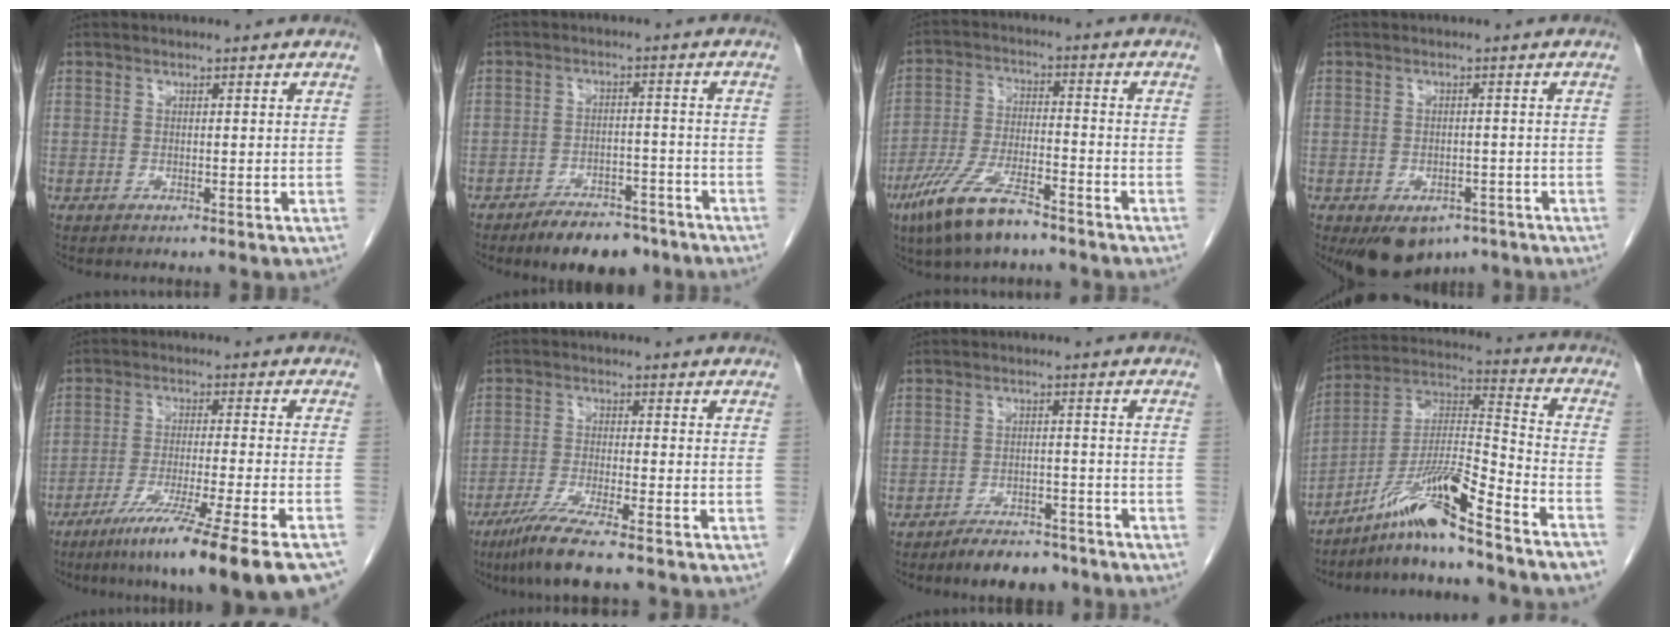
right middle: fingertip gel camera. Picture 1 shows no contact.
{"total": 8.3, "force": [-6.6, 3.5, 3.8], "torque": [-0.052, 0.003, -0.101]}
{"total": 11.1, "force": [-7.7, 2.6, 7.5], "torque": [-0.159, -0.020, -0.142]}
{"total": 7.6, "force": [-5.0, 4.6, 3.4], "torque": [-0.046, 0.000, -0.067]}
{"total": 18.7, "force": [-13.8, -1.1, 12.5], "torque": [-0.148, -0.053, -0.214]}
{"total": 7.3, "force": [-5.4, -0.5, 4.8], "torque": [-0.094, -0.025, -0.100]}
{"total": 6.0, "force": [-5.0, 2.5, 2.3], "torque": [-0.034, 0.001, -0.074]}
{"total": 13.5, "force": [-10.3, -0.7, 8.8], "torque": [-0.158, 0.012, -0.183]}